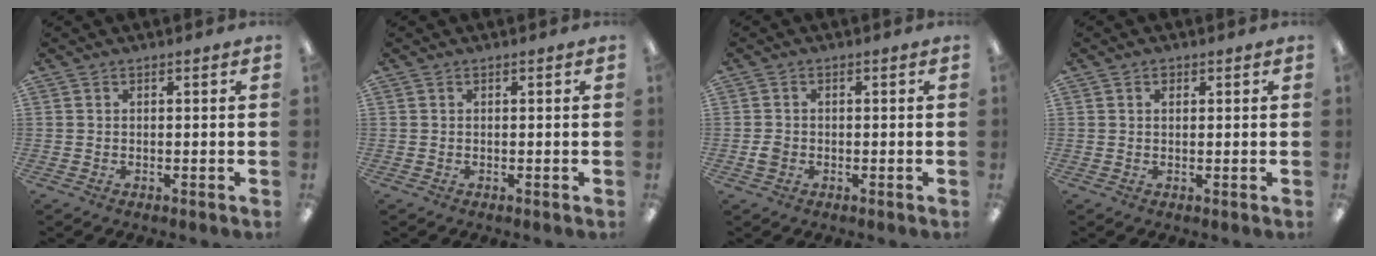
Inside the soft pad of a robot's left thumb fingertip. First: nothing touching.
{"total": 0.0}
{"total": 2.0, "force": [-0.6, 1.6, 1.0], "torque": [-0.018, 0.004, -0.012]}
{"total": 1.1, "force": [0.5, 0.8, 0.7], "torque": [-0.006, 0.000, 0.006]}